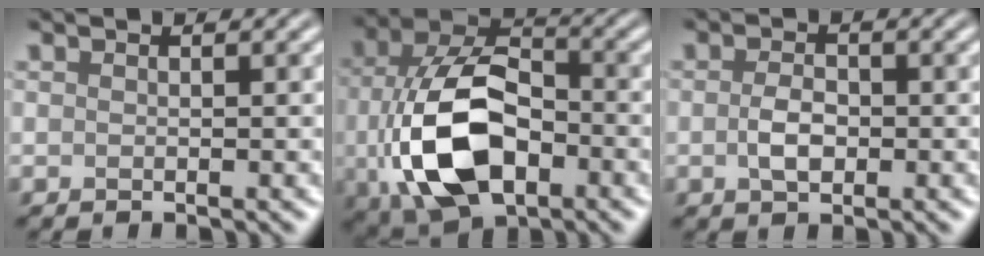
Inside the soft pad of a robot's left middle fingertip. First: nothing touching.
{"total": 11.4, "force": [-2.4, 7.1, 8.7], "torque": [-0.191, -0.013, -0.044]}
{"total": 2.1, "force": [-0.3, 1.4, 1.6], "torque": [-0.036, 0.003, -0.009]}